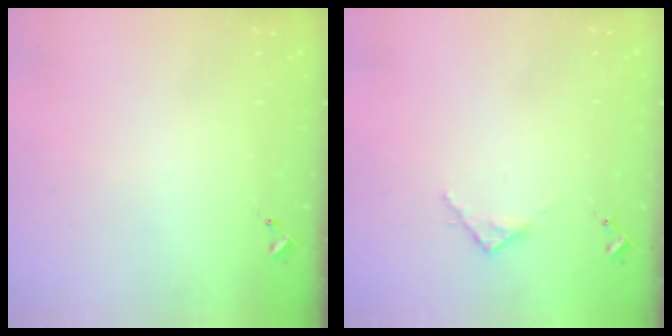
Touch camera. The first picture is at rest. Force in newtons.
{"total": 2.8, "press": 2.8, "slide": 0.4}